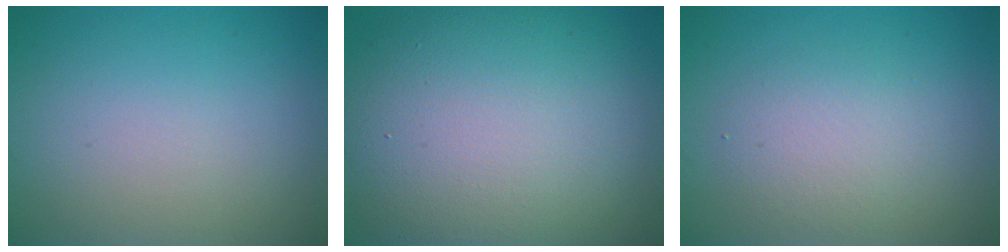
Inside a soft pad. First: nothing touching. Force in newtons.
{"total": 14.1, "press": 14.1, "slide": 0.8}
{"total": 2.8, "press": 2.8, "slide": 0.1}